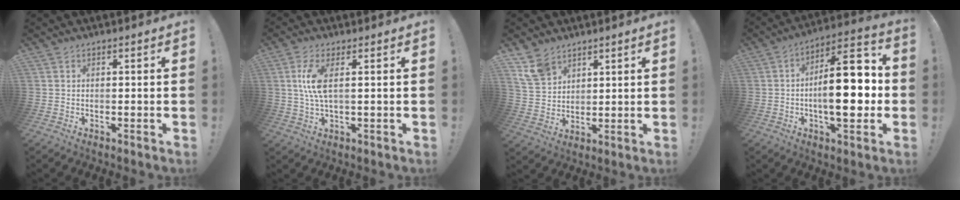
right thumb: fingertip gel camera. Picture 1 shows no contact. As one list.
[{"total": 7.8, "force": [1.5, 2.1, 7.3], "torque": [-0.141, -0.009, 0.024]}, {"total": 7.1, "force": [5.1, 4.3, 2.7], "torque": [-0.056, -0.019, 0.103]}, {"total": 19.1, "force": [-2.0, 7.3, 17.6], "torque": [-0.262, 0.006, -0.036]}]